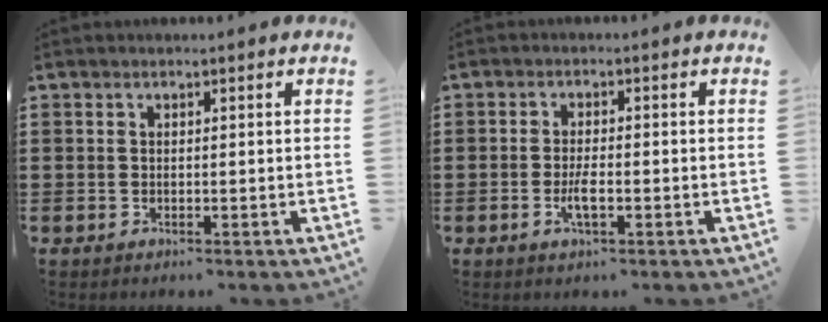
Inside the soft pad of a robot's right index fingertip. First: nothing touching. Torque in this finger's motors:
{"motor_torque": [1.28, 0.86, 0.09, 0.09]}